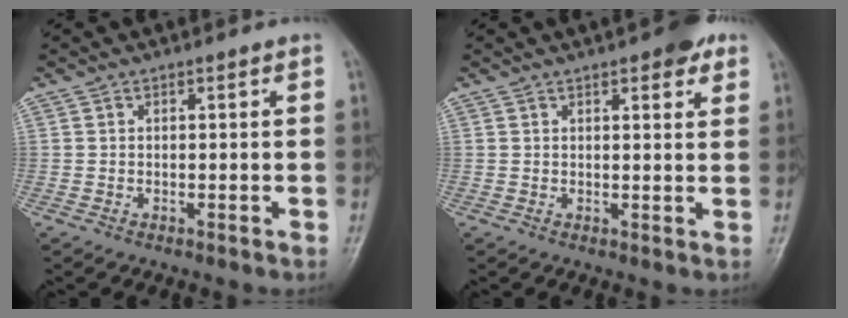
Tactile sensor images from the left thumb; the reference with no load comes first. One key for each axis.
{"total": 5.6, "fx": 3.3, "fy": 2.0, "fz": 4.1, "tx": -0.039, "ty": -0.009, "tz": 0.035}